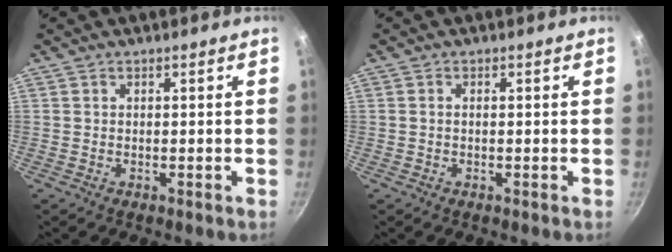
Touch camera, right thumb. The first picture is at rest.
{"total": 0.6, "force": [0.0, 0.3, 0.5], "torque": [-0.011, 0.004, -0.001]}